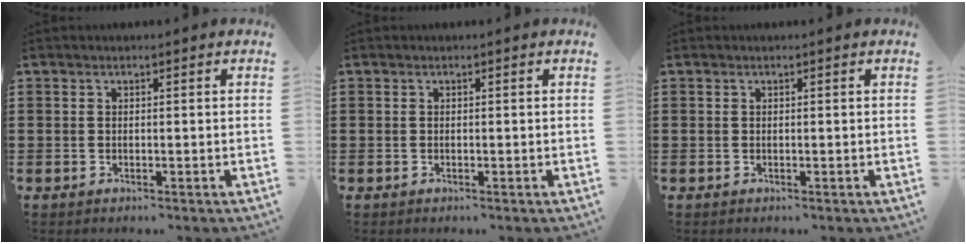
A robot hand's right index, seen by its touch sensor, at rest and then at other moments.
{"total": 0.0}
{"total": 0.0}